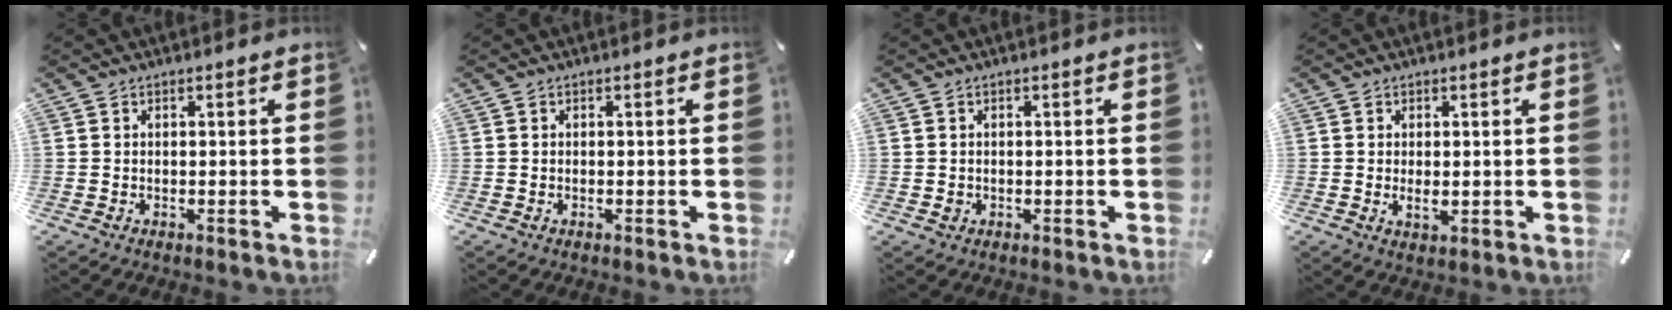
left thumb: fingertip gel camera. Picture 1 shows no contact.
{"total": 0.6, "force": [-0.2, 0.0, 0.5], "torque": [-0.007, -0.004, -0.002]}
{"total": 0.7, "force": [-0.1, 0.7, 0.1], "torque": [-0.004, 0.003, -0.003]}
{"total": 2.7, "force": [0.0, 1.1, 2.5], "torque": [-0.037, -0.001, -0.002]}